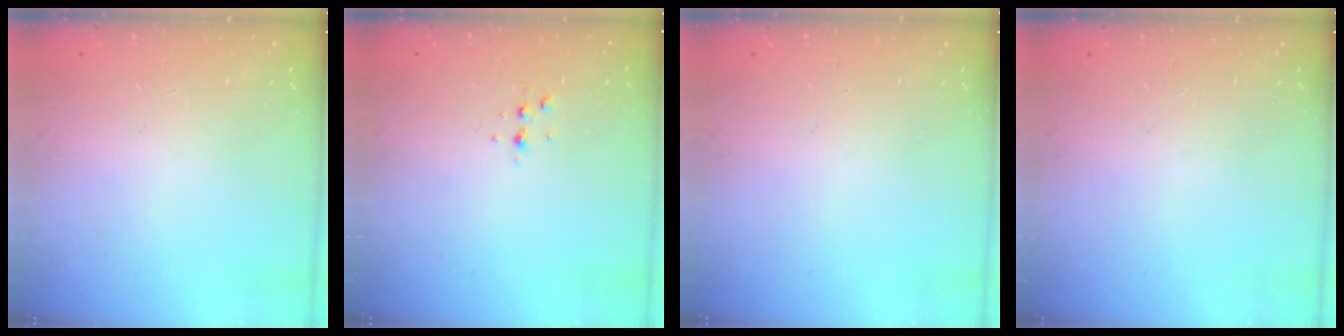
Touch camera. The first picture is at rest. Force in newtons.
{"total": 3.6, "press": 3.1, "slide": 1.7}
{"total": 0.0}
{"total": 0.0}